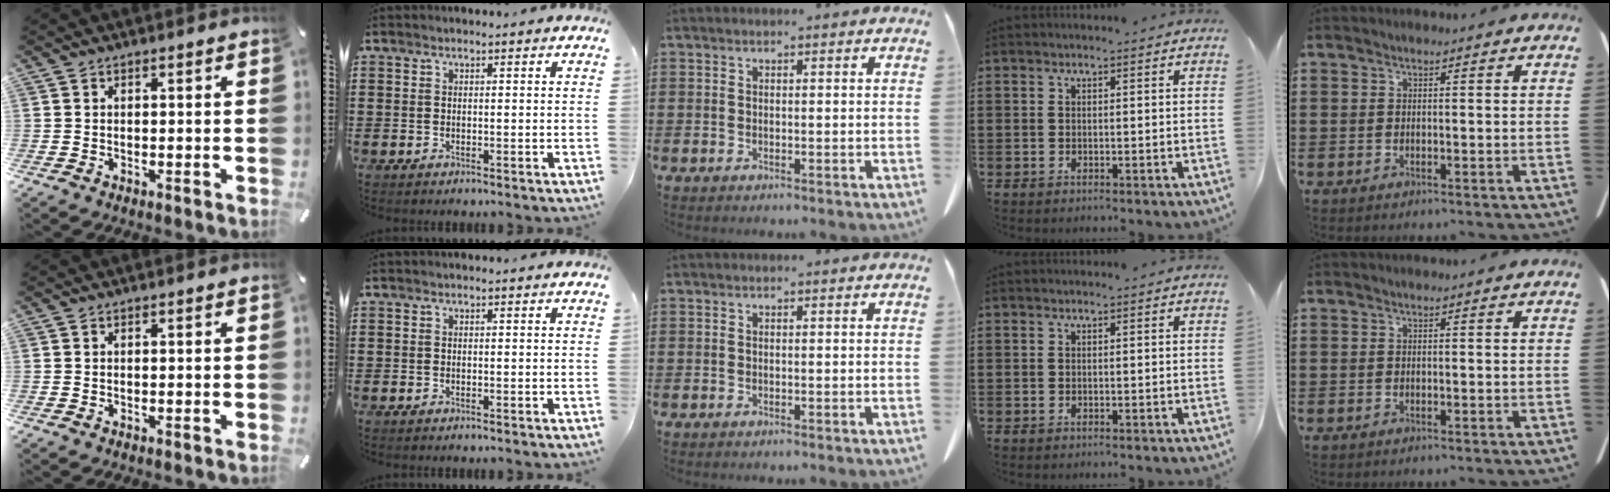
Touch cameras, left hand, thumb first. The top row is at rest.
{}